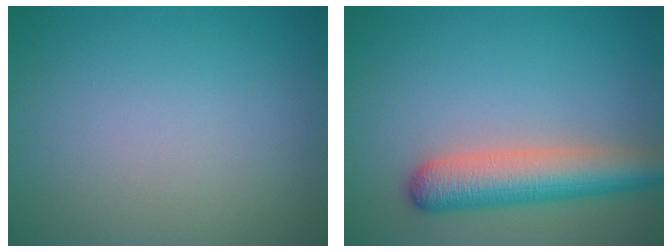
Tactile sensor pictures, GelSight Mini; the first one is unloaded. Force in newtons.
{"total": 5.7, "press": 5.7, "slide": 0.2}